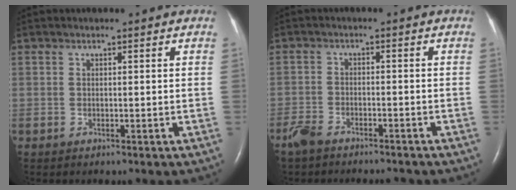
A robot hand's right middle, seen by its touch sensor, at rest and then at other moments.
{"total": 6.4, "force": [-5.5, 2.0, 2.5], "torque": [-0.045, -0.011, -0.089]}